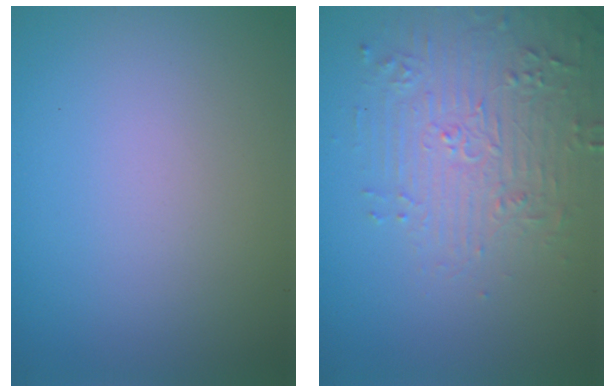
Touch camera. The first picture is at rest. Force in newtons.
{"total": 4.7, "press": 4.6, "slide": 1.0}